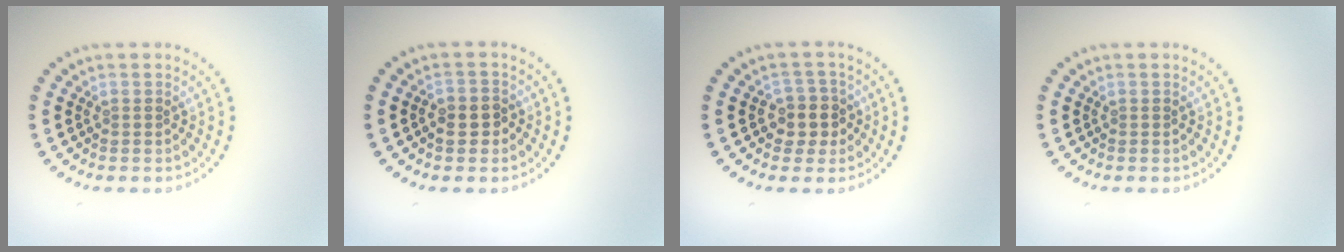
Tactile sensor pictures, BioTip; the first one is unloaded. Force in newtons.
{"total": 2.1, "press": 2.0, "slide": 0.6}
{"total": 2.6, "press": 2.3, "slide": 1.1}
{"total": 0.0}